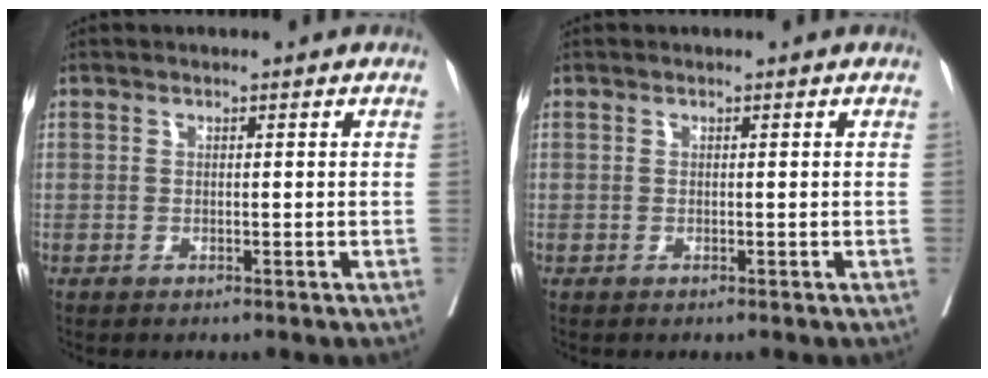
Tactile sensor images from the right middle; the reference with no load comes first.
{"total": 0.0}